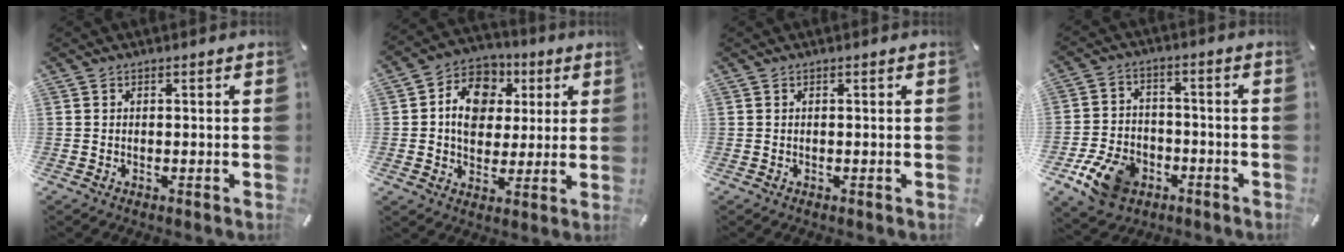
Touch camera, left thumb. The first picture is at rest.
{"total": 11.1, "force": [1.7, 9.6, 5.3], "torque": [-0.091, 0.001, 0.031]}
{"total": 0.0}
{"total": 11.4, "force": [-5.7, 8.2, 5.6], "torque": [-0.105, 0.037, -0.098]}